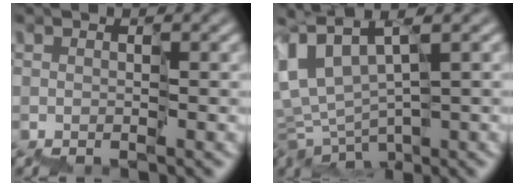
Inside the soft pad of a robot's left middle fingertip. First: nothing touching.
{"total": 4.4, "force": [0.8, 2.2, 3.7], "torque": [-0.095, 0.001, 0.025]}